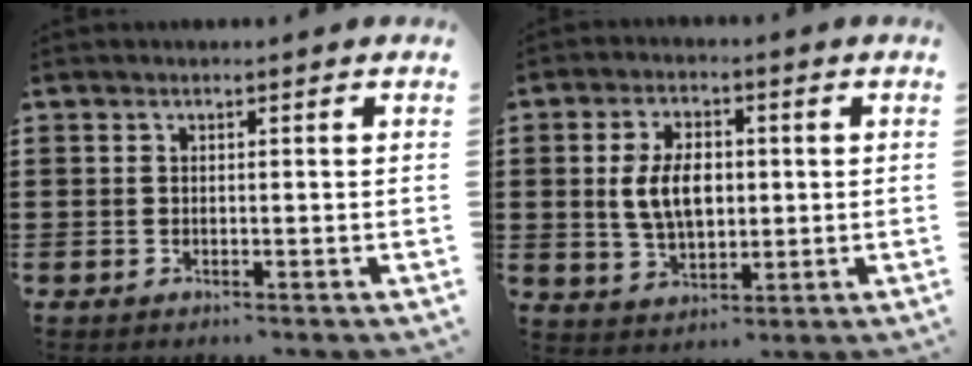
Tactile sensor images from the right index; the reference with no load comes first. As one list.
[{"total": 7.3, "force": [0.5, 4.4, 5.8], "torque": [-0.130, 0.005, 0.000]}]